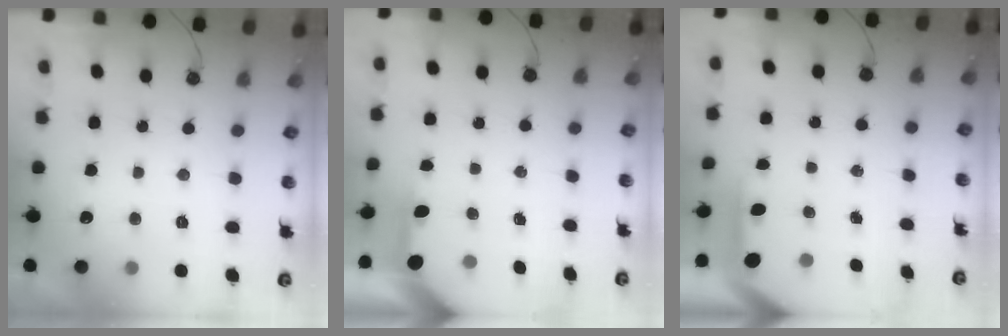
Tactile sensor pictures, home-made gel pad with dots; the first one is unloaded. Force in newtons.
{"total": 3.5, "press": 3.5, "slide": 0.5}
{"total": 5.5, "press": 5.5, "slide": 0.4}